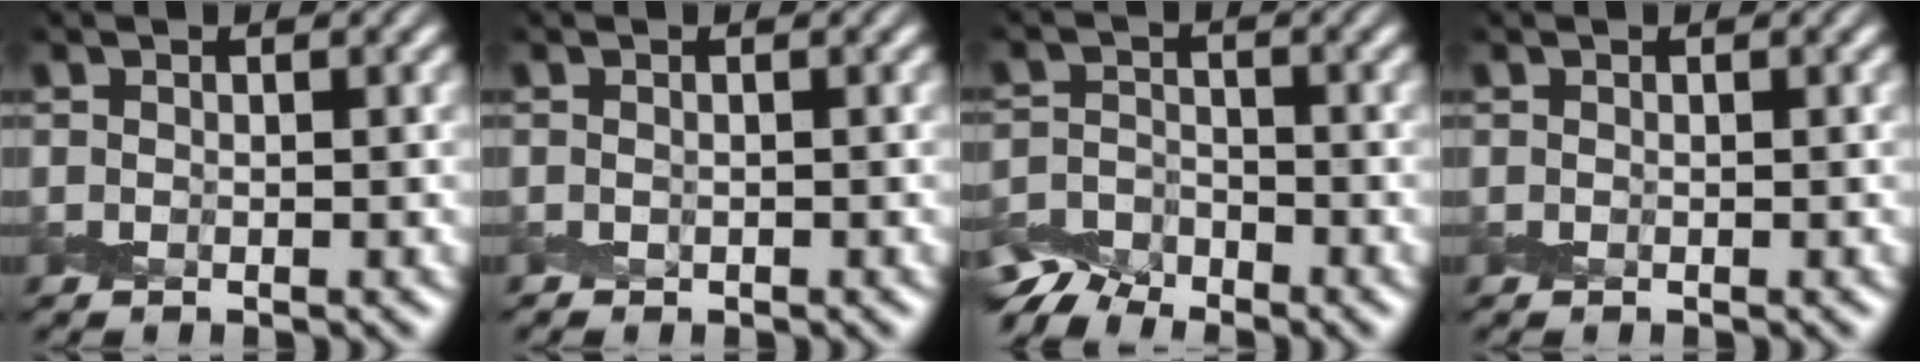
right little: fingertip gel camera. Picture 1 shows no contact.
{"total": 0.0}
{"total": 5.2, "force": [-4.6, 2.2, 1.2], "torque": [-0.022, -0.012, -0.087]}
{"total": 0.0}